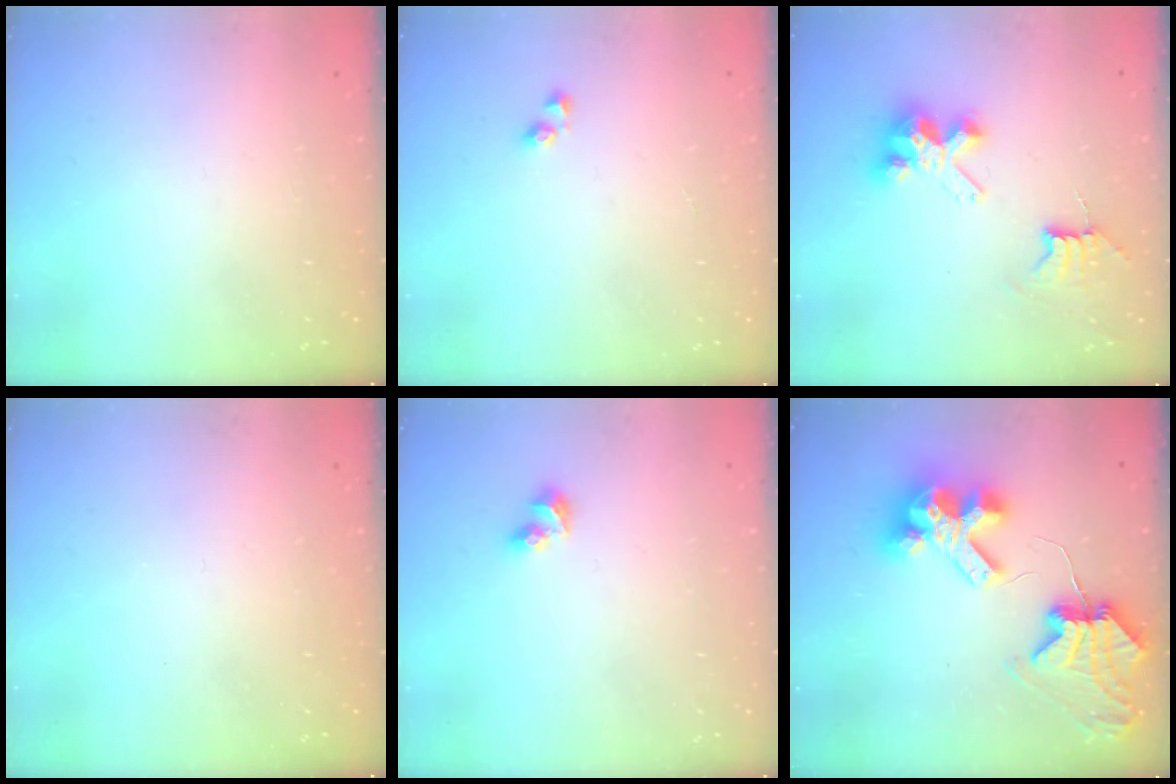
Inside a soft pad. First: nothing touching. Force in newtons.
{"total": 2.8, "press": 2.8, "slide": 0.3}
{"total": 7.9, "press": 7.9, "slide": 0.4}
{"total": 0.0}
{"total": 3.9, "press": 3.8, "slide": 0.5}
{"total": 12.5, "press": 12.4, "slide": 1.7}